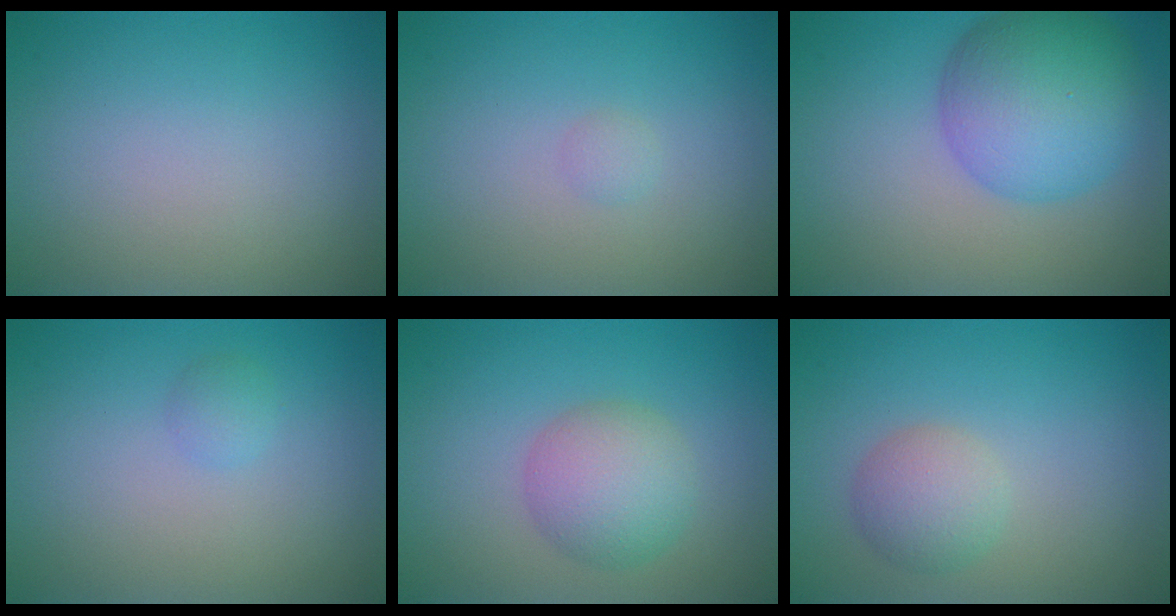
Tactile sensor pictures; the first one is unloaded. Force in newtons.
{"total": 0.6, "press": 0.6, "slide": 0.0}
{"total": 8.3, "press": 8.3, "slide": 0.1}
{"total": 0.9, "press": 0.9, "slide": 0.0}
{"total": 4.4, "press": 4.4, "slide": 0.0}
{"total": 2.7, "press": 2.7, "slide": 0.2}